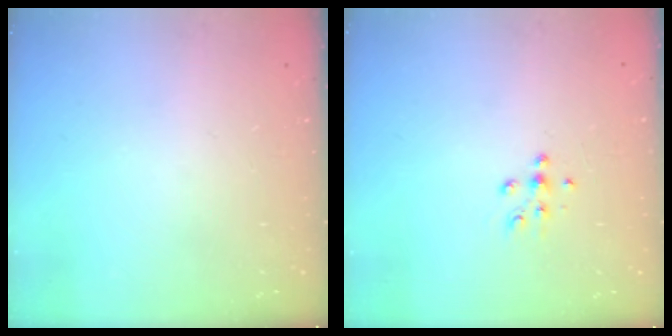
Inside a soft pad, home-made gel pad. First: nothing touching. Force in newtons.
{"total": 6.1, "press": 6.0, "slide": 1.3}